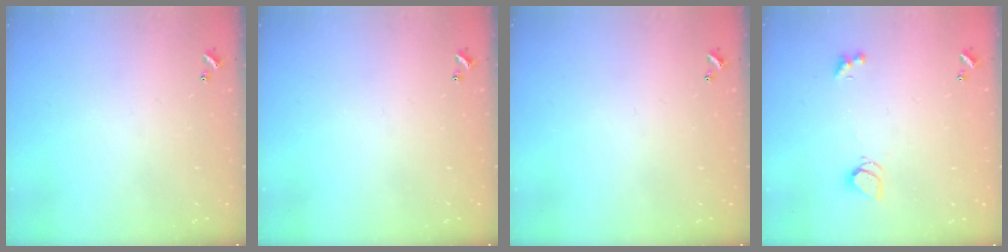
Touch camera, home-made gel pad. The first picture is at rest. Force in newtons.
{"total": 0.0}
{"total": 0.0}
{"total": 2.0, "press": 1.9, "slide": 0.5}